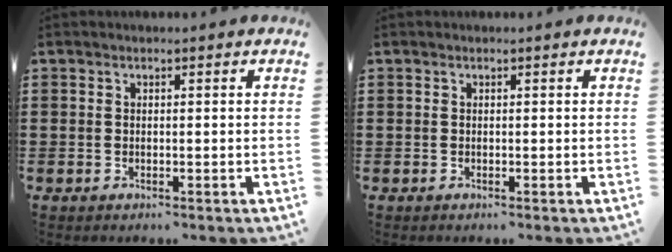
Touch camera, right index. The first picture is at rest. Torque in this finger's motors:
{"motor_torque": [-0.64, 0.68, -0.93, -0.16]}